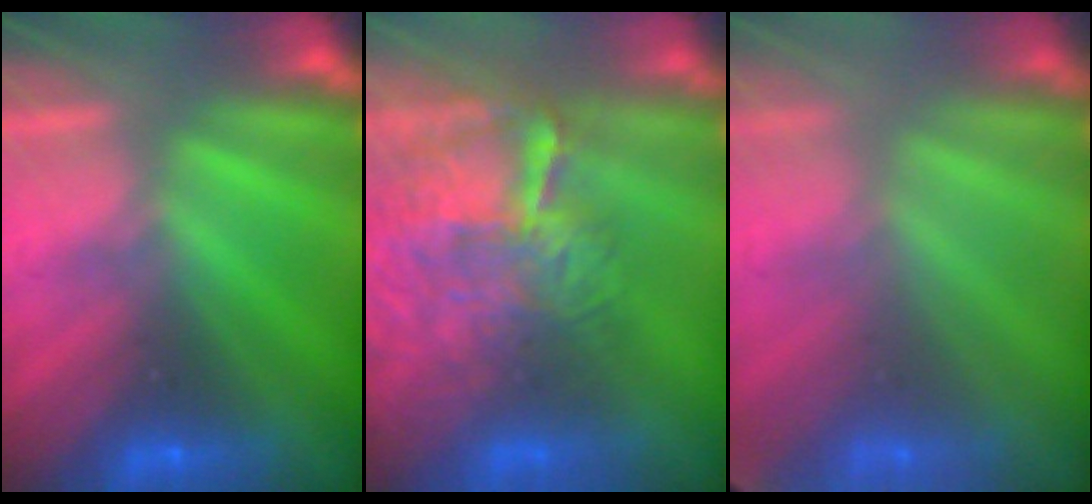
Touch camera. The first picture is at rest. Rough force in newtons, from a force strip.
{"total": 8.7}
{"total": 1.4}